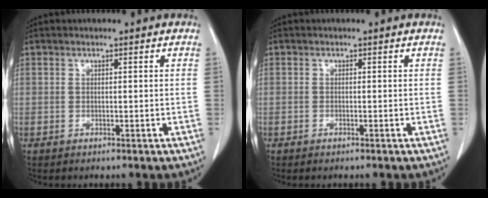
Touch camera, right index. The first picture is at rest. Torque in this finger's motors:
{"motor_torque": [0.15, -0.08, 0.04, 0.01]}